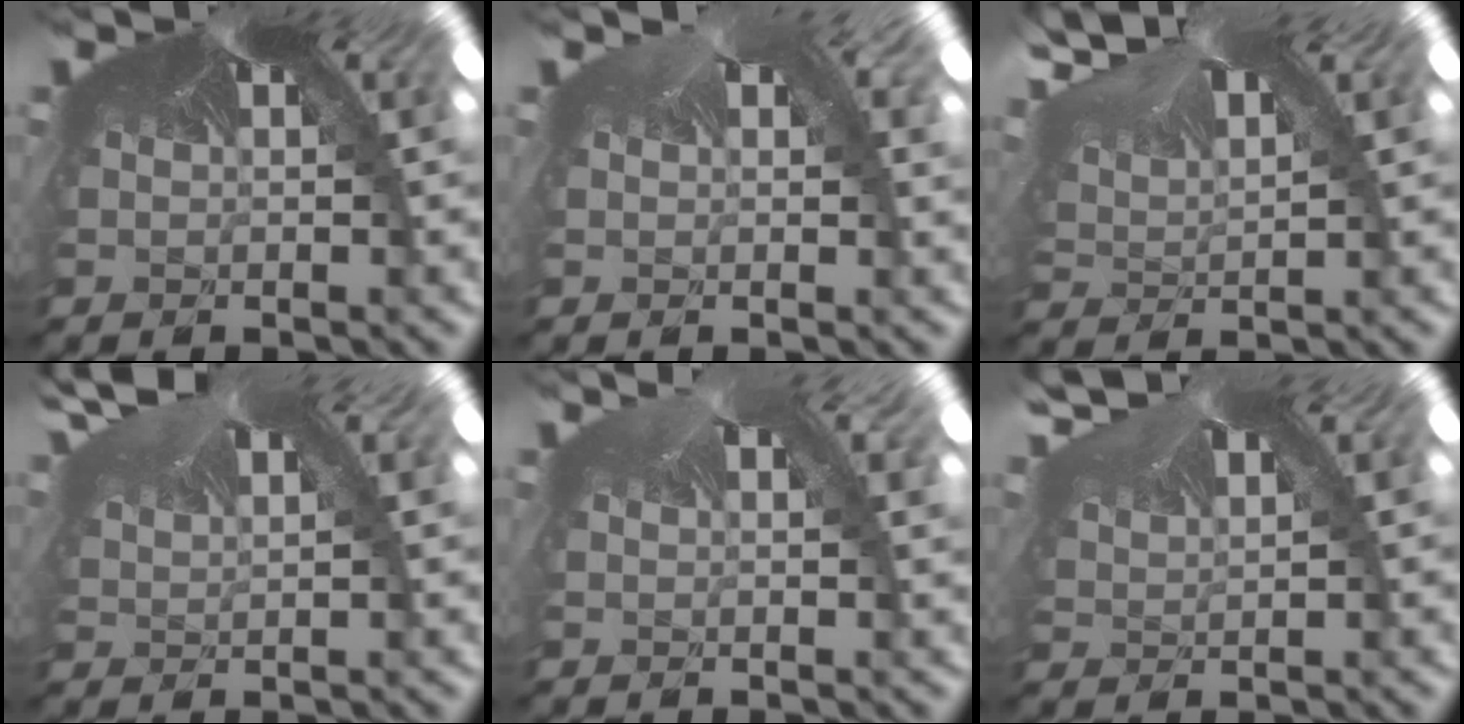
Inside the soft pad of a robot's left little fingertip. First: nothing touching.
{"total": 1.1, "force": [1.0, 0.4, 0.1], "torque": [-0.018, 0.011, 0.005]}
{"total": 1.6, "force": [1.0, 0.2, 1.1], "torque": [-0.047, 0.014, 0.024]}
{"total": 2.7, "force": [2.3, 0.8, 1.0], "torque": [-0.051, 0.025, 0.037]}
{"total": 1.1, "force": [-0.1, -0.5, -1.0], "torque": [0.009, 0.005, -0.010]}
{"total": 2.2, "force": [1.6, 1.0, 1.1], "torque": [-0.057, 0.019, 0.037]}